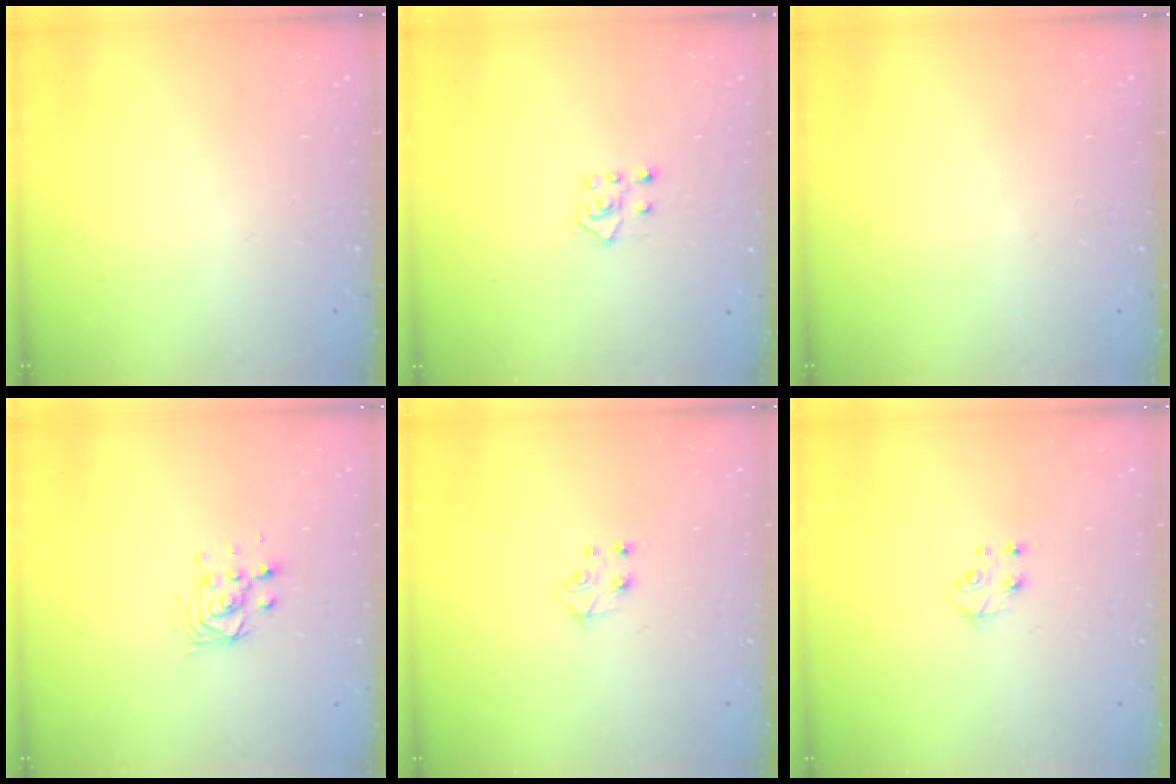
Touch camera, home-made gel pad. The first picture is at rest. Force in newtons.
{"total": 5.5, "press": 5.5, "slide": 0.4}
{"total": 0.0}
{"total": 5.9, "press": 5.9, "slide": 0.5}
{"total": 5.0, "press": 4.9, "slide": 0.5}
{"total": 5.0, "press": 4.9, "slide": 0.5}